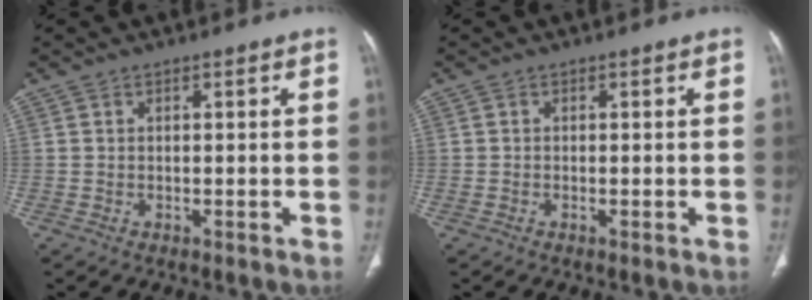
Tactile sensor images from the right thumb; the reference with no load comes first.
{"total": 0.6, "force": [-0.2, 0.2, 0.5], "torque": [-0.013, -0.002, -0.004]}